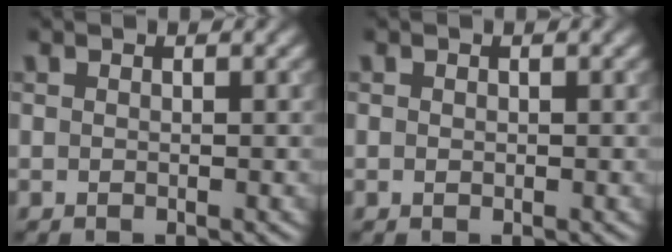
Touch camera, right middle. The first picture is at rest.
{"total": 0.0}